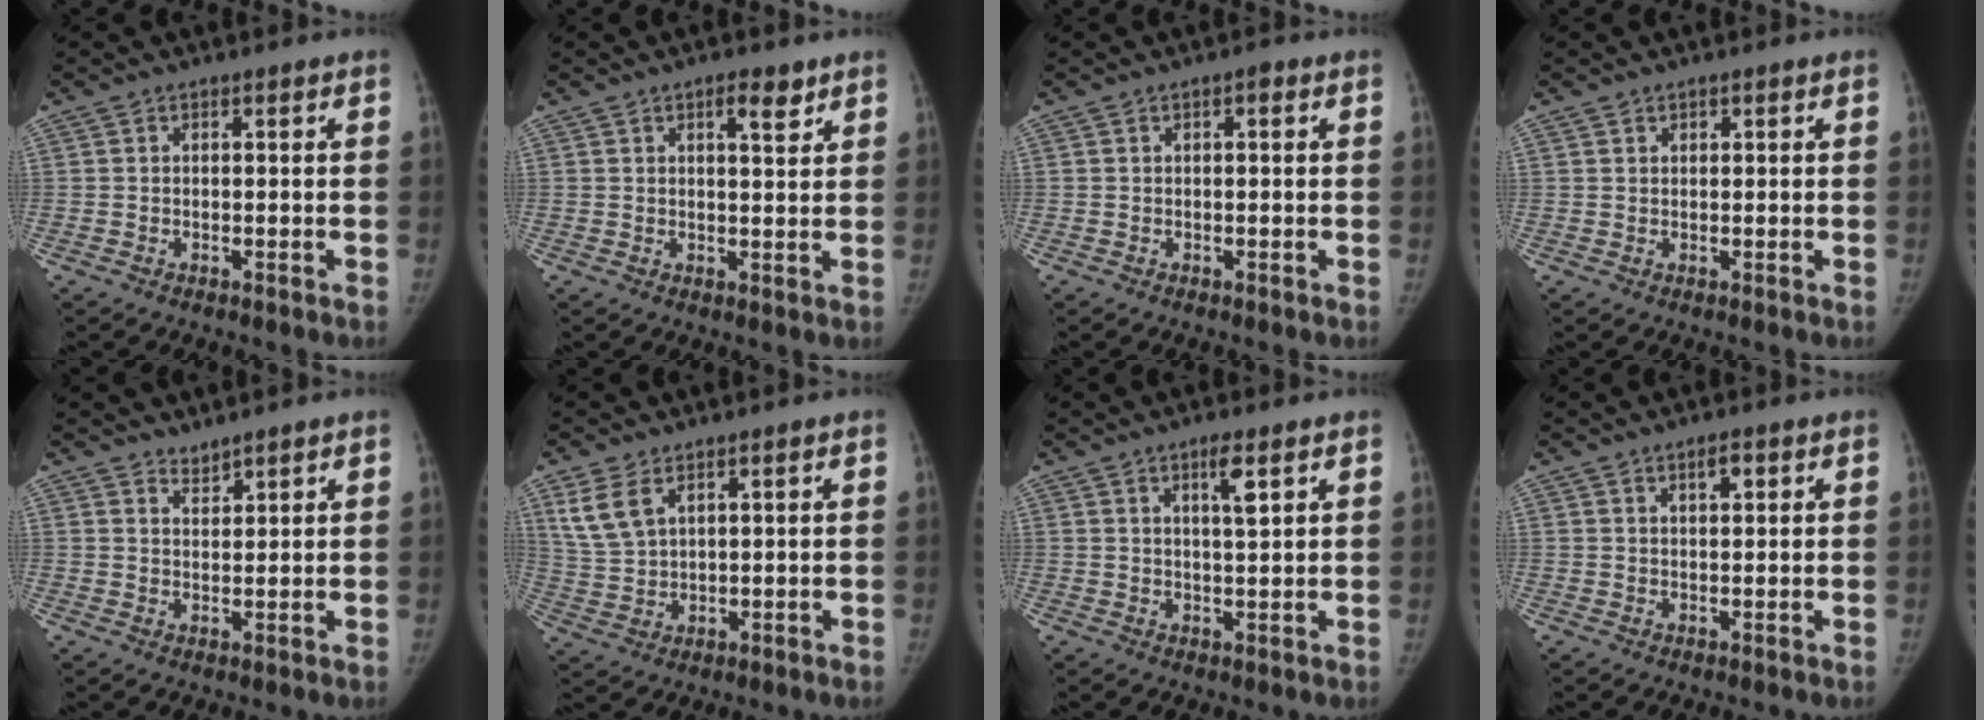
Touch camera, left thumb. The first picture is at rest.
{"total": 4.1, "force": [2.5, 1.4, 2.9], "torque": [-0.033, -0.014, 0.036]}
{"total": 0.6, "force": [0.2, 0.3, 0.5], "torque": [-0.004, 0.002, -0.001]}
{"total": 0.7, "force": [0.4, 0.5, 0.0], "torque": [0.010, -0.003, 0.006]}
{"total": 2.2, "force": [2.1, 0.6, 0.2], "torque": [0.010, -0.018, 0.037]}
{"total": 6.3, "force": [3.5, 3.5, 3.9], "torque": [-0.079, -0.009, 0.085]}
{"total": 3.9, "force": [2.1, 0.6, 3.3], "torque": [-0.054, -0.013, 0.036]}
{"total": 2.4, "force": [1.3, 1.0, 1.8], "torque": [-0.023, -0.005, 0.020]}